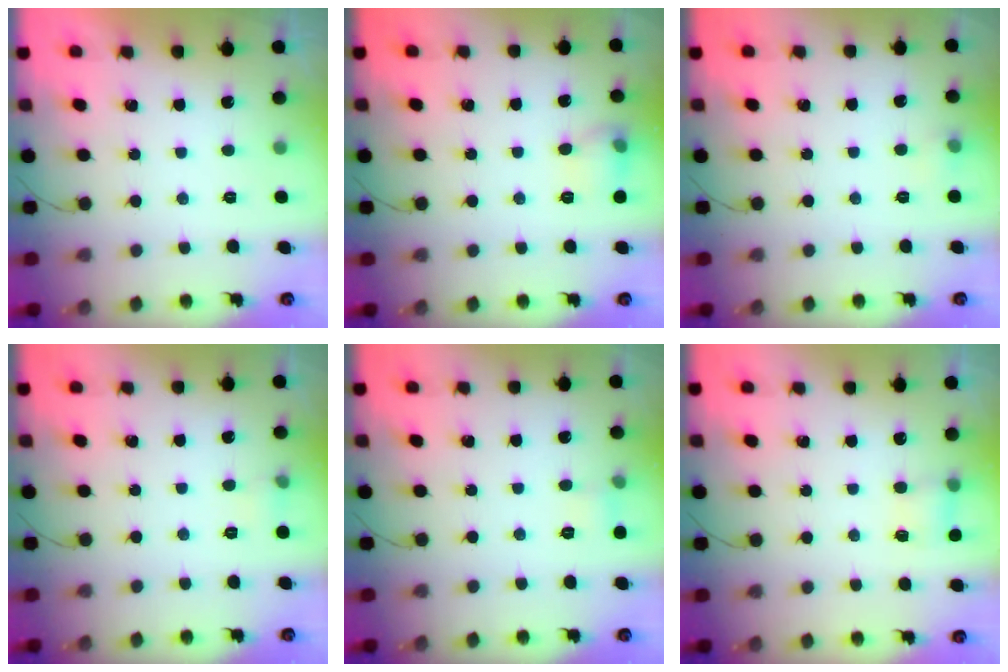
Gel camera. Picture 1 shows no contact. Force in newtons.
{"total": 6.8, "press": 6.7, "slide": 1.0}
{"total": 6.3, "press": 3.6, "slide": 5.2}
{"total": 7.6, "press": 3.7, "slide": 6.6}
{"total": 4.8, "press": 4.5, "slide": 1.6}
{"total": 4.3, "press": 4.2, "slide": 1.2}